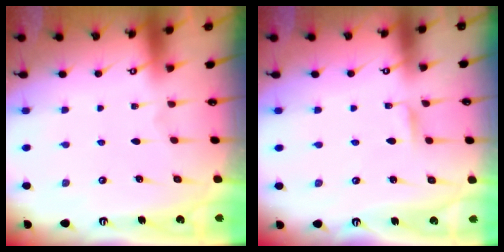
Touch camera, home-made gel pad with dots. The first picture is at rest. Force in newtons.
{"total": 2.5, "press": 2.5, "slide": 0.3}